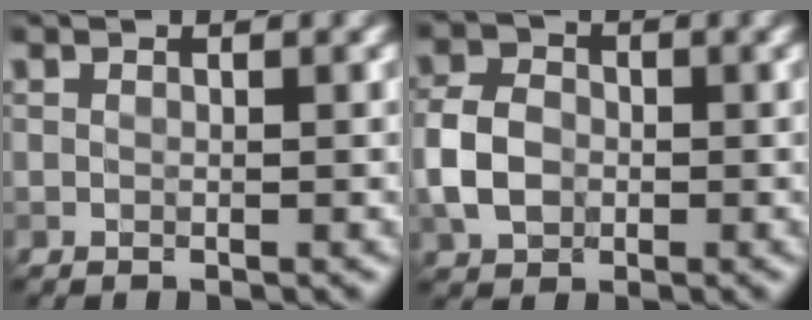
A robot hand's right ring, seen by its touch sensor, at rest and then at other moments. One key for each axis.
{"total": 4.4, "fx": -0.9, "fy": 3.5, "fz": 2.5, "tx": -0.059, "ty": 0.010, "tz": -0.026}